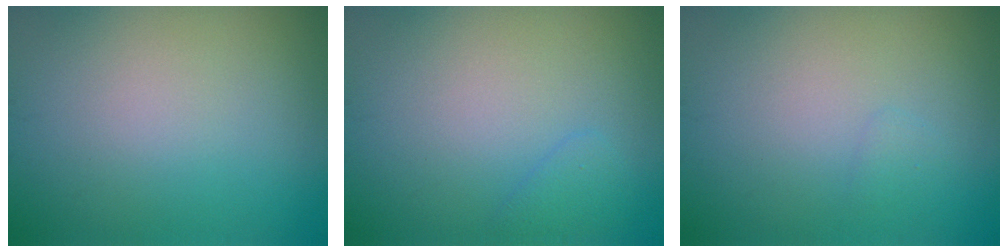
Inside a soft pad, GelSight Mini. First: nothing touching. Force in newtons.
{"total": 1.2, "press": 1.2, "slide": 0.1}
{"total": 0.6, "press": 0.6, "slide": 0.0}